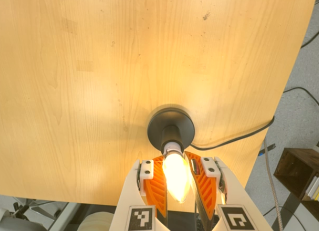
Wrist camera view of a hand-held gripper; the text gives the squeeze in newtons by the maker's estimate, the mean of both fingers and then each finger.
{"total": 24.9, "left": 21.5, "right": 28.3}